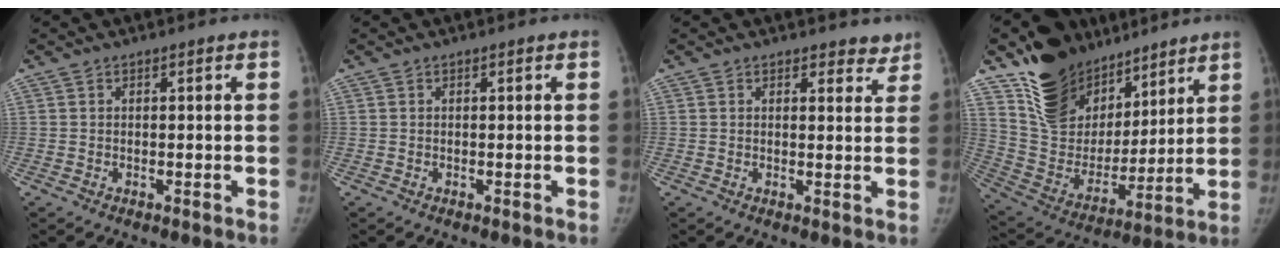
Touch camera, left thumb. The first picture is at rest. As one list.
[{"total": 0.0}, {"total": 3.3, "force": [2.8, 1.6, 0.7], "torque": [0.020, -0.017, 0.028]}, {"total": 22.3, "force": [15.0, 13.9, 9.0], "torque": [-0.105, -0.072, 0.269]}]